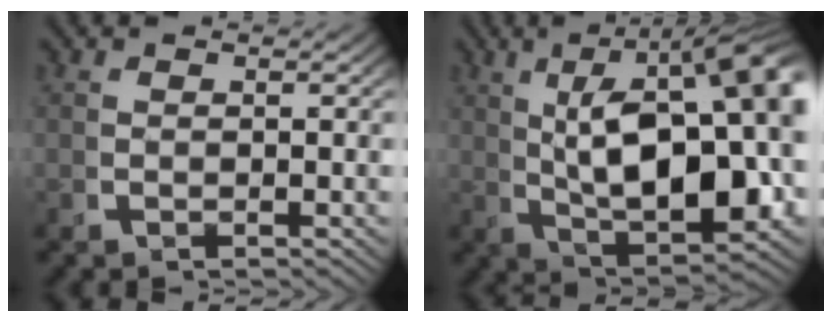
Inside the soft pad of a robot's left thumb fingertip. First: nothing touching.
{"total": 17.5, "force": [0.1, 9.3, 14.8], "torque": [-0.229, -0.023, 0.017]}